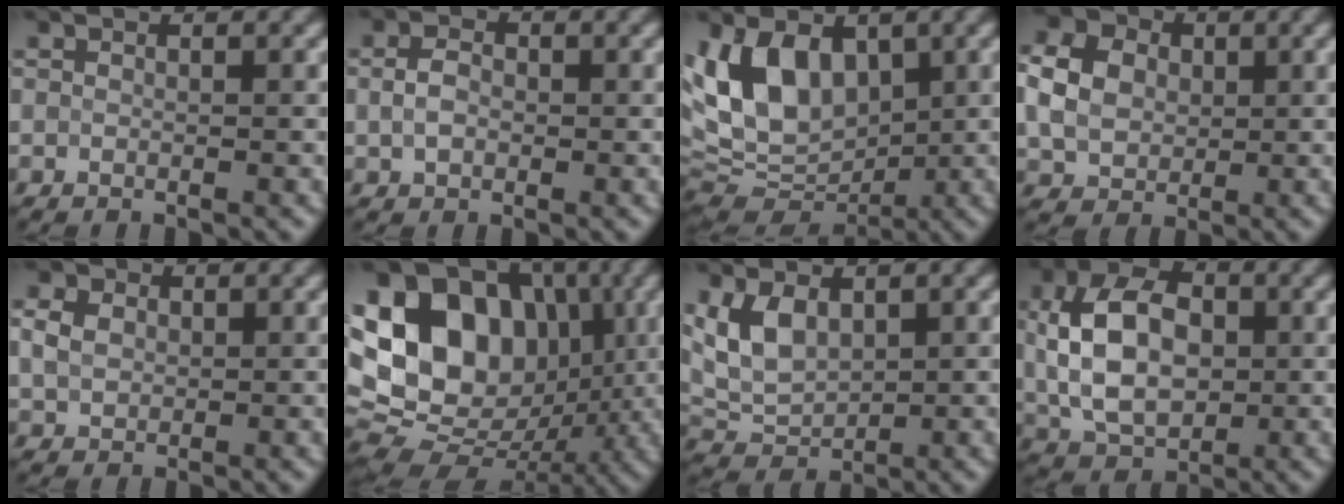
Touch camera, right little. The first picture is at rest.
{"total": 2.3, "force": [0.0, 1.6, 1.6], "torque": [-0.036, 0.006, -0.004]}
{"total": 10.4, "force": [2.4, 6.9, 7.4], "torque": [-0.141, 0.003, 0.037]}
{"total": 5.9, "force": [0.8, 4.7, 3.4], "torque": [-0.088, 0.015, 0.015]}
{"total": 3.3, "force": [0.8, 2.5, 1.8], "torque": [-0.043, 0.016, 0.011]}
{"total": 17.2, "force": [2.8, 13.2, 10.7], "torque": [-0.189, 0.032, 0.041]}
{"total": 4.4, "force": [1.3, 2.8, 3.1], "torque": [-0.067, 0.004, 0.027]}
{"total": 9.2, "force": [0.9, 6.2, 6.7], "torque": [-0.140, 0.012, 0.011]}